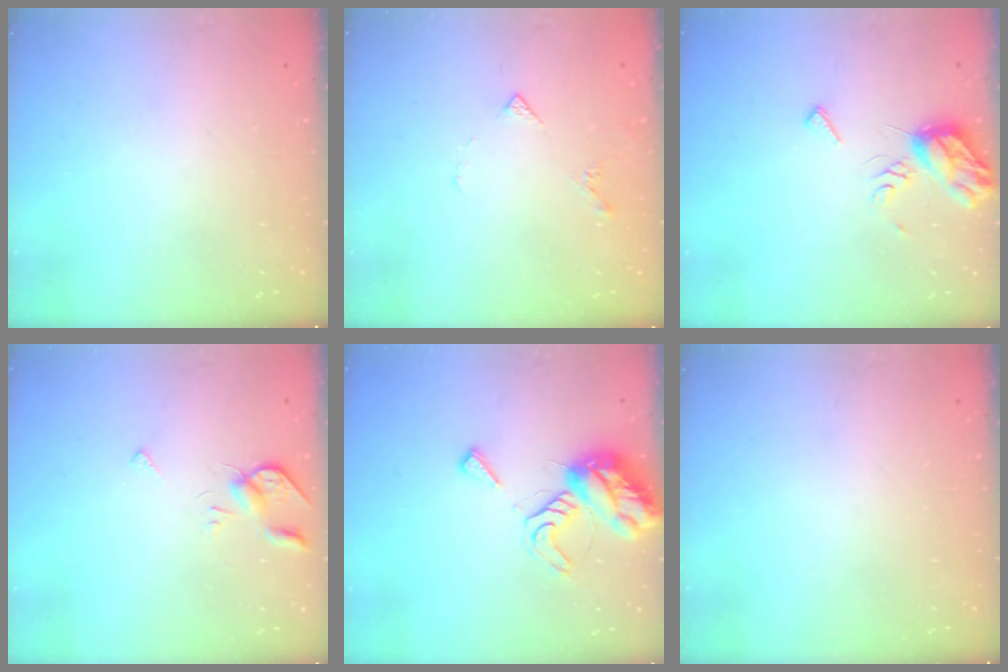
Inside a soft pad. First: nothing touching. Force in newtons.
{"total": 4.2, "press": 4.1, "slide": 0.8}
{"total": 8.3, "press": 8.3, "slide": 0.4}
{"total": 5.5, "press": 5.4, "slide": 0.7}
{"total": 11.8, "press": 11.7, "slide": 1.1}
{"total": 0.0}